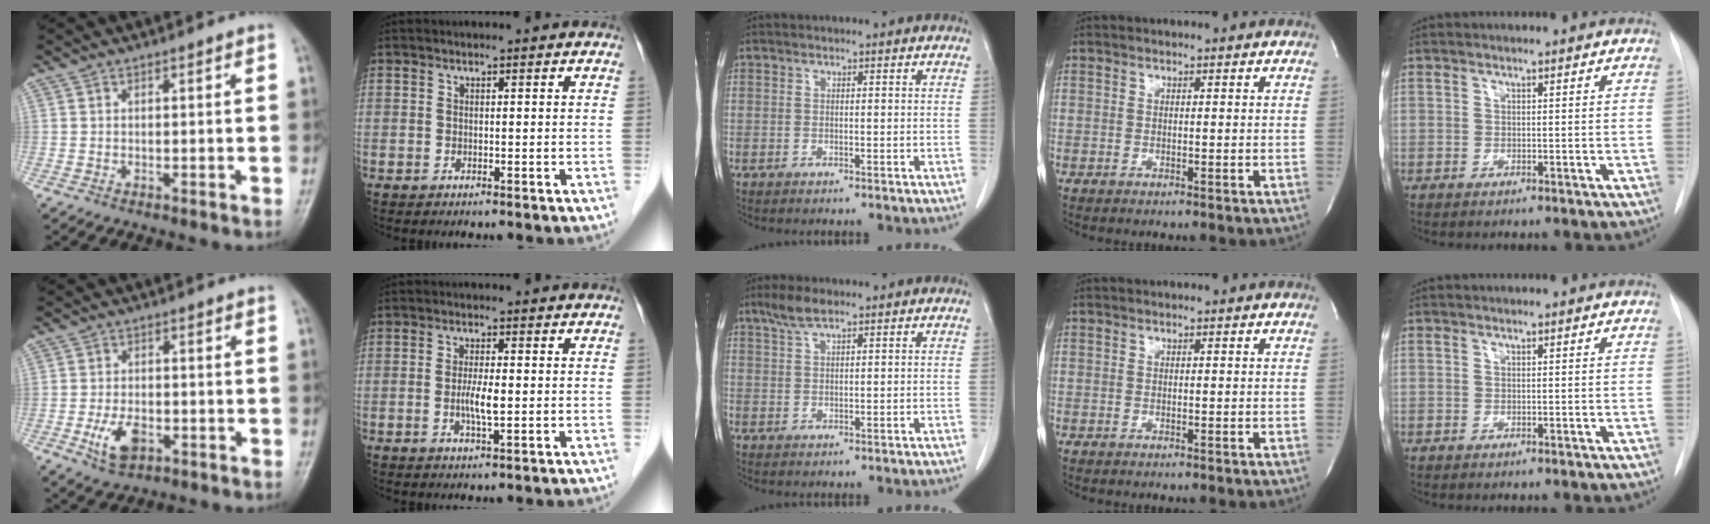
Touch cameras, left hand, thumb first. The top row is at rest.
{"thumb": {"total": 6.0, "force": [-2.5, 3.5, 4.1], "torque": [-0.078, 0.006, -0.041]}, "index": {"total": 3.4, "force": [-0.4, 0.4, 3.4], "torque": [-0.068, -0.005, -0.006]}, "middle": {"total": 3.4, "force": [2.5, 0.6, 2.2], "torque": [-0.053, 0.007, 0.054]}}